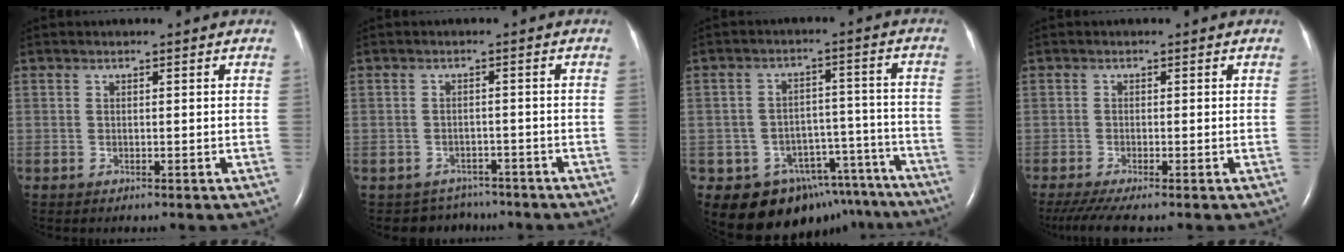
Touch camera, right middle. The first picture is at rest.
{"total": 4.4, "force": [-3.8, 2.1, -0.8], "torque": [0.007, 0.014, -0.054]}
{"total": 14.4, "force": [-11.3, 8.4, 3.0], "torque": [-0.020, 0.056, -0.137]}
{"total": 5.0, "force": [-3.9, 0.1, 3.1], "torque": [-0.057, -0.015, -0.069]}